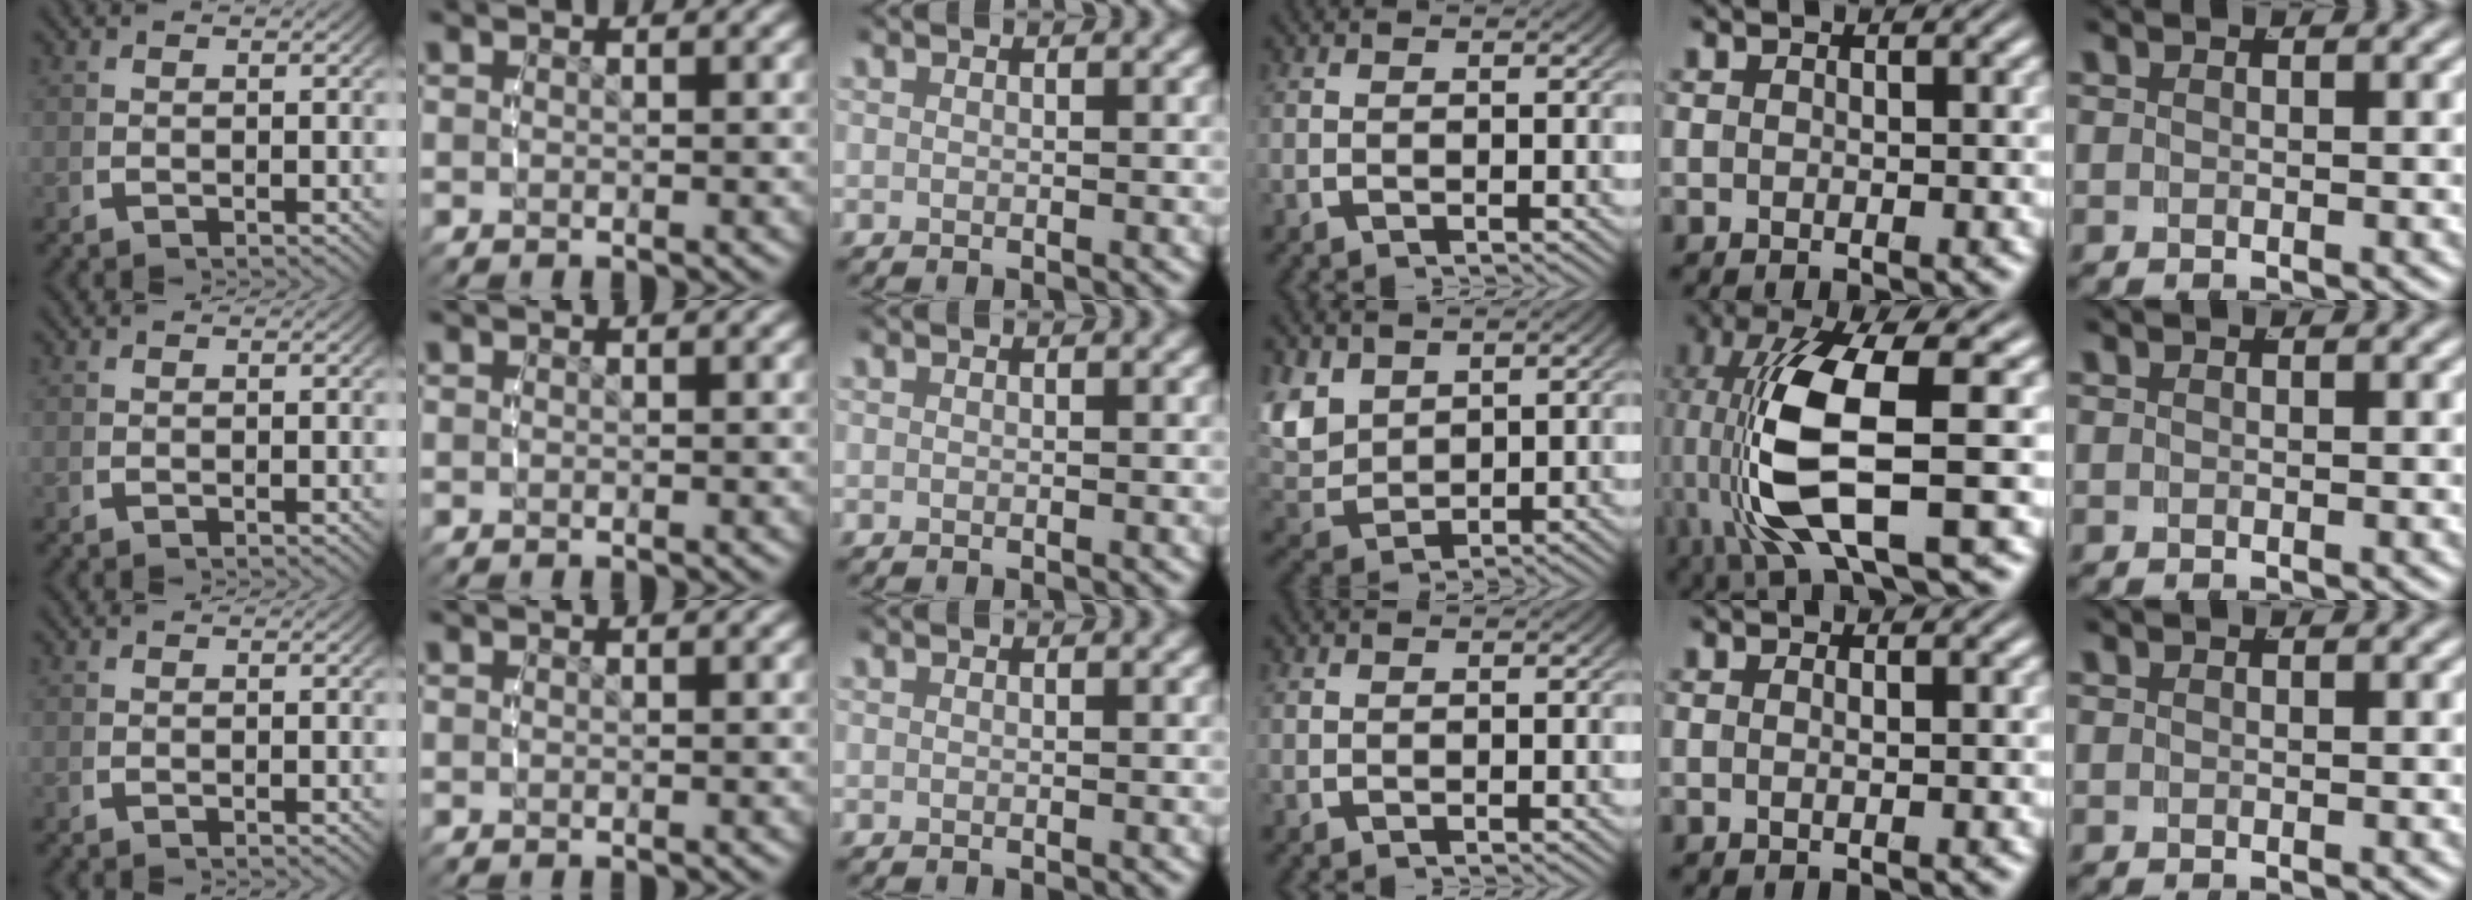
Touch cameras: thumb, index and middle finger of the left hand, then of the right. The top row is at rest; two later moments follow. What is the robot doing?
{"motion": "lift_and_place", "object": "pen"}